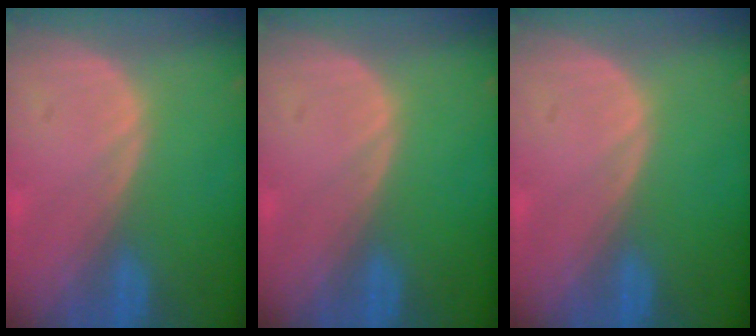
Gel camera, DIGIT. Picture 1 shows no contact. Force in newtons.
{"total": 0.0}
{"total": 0.0}